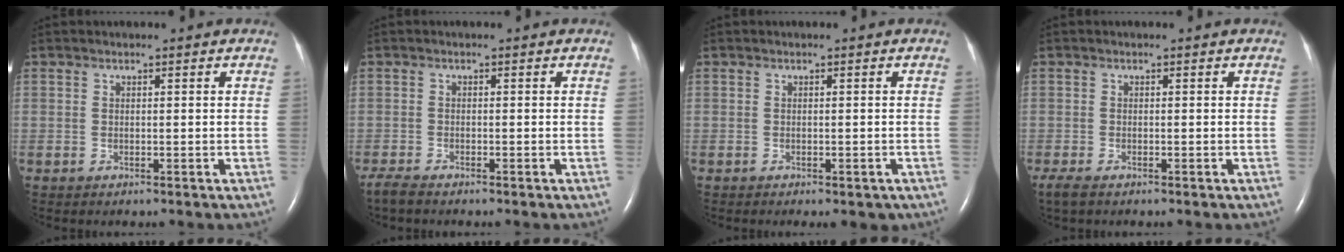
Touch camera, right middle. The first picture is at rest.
{"total": 2.1, "force": [-1.8, 0.3, 1.0], "torque": [-0.029, -0.008, -0.034]}
{"total": 2.4, "force": [-1.5, 1.0, 1.4], "torque": [-0.016, -0.004, -0.013]}
{"total": 2.5, "force": [-1.8, 0.8, 1.6], "torque": [-0.039, -0.010, -0.029]}